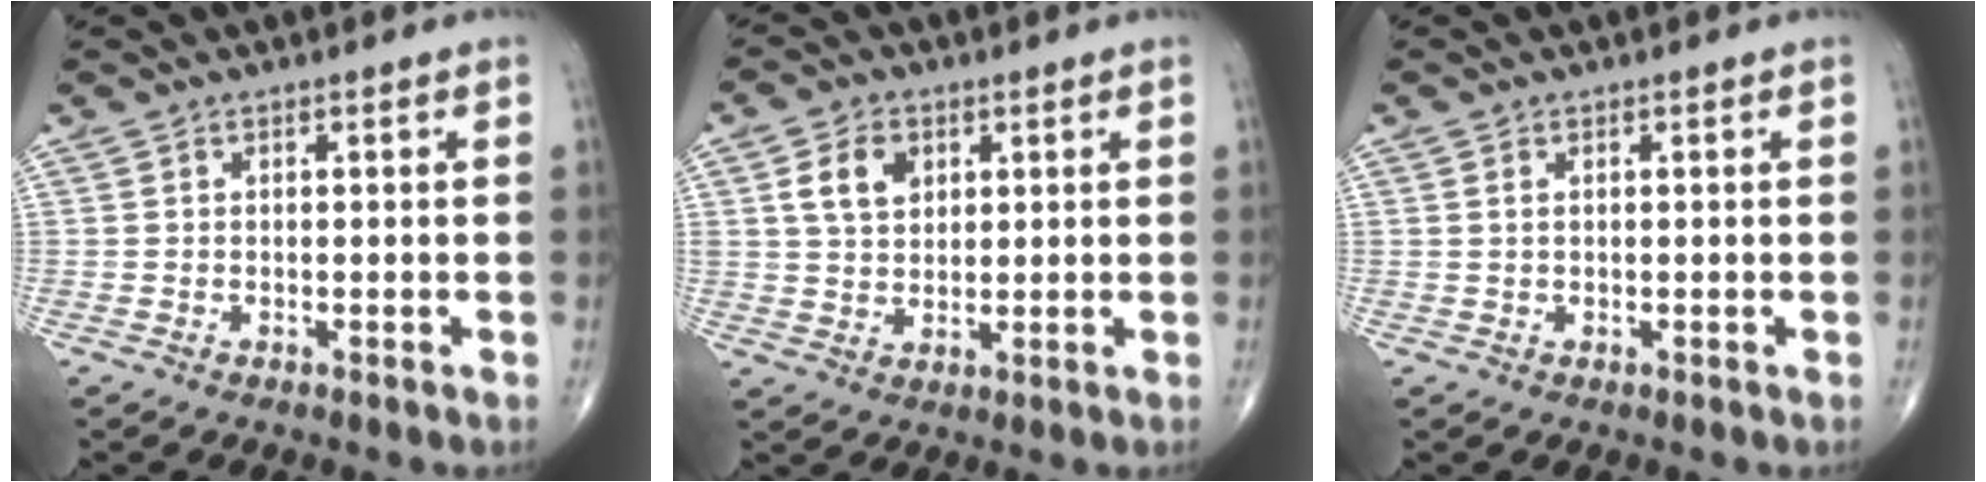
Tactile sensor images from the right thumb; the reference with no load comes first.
{"total": 6.8, "force": [2.5, 4.9, 4.0], "torque": [-0.055, -0.007, 0.046]}
{"total": 0.7, "force": [0.3, 0.4, 0.6], "torque": [-0.013, 0.005, 0.007]}